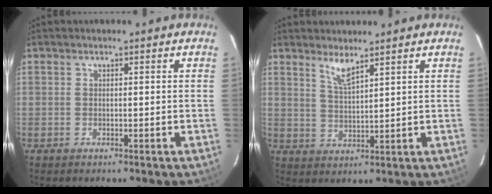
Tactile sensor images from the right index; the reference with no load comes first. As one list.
[{"total": 4.1, "force": [3.1, 0.5, 2.6], "torque": [-0.052, -0.003, 0.063]}]